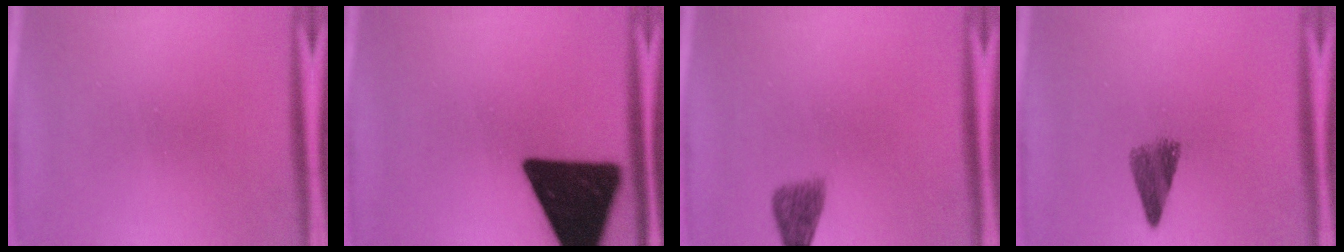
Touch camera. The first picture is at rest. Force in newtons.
{"total": 19.0}
{"total": 2.7}
{"total": 4.2}